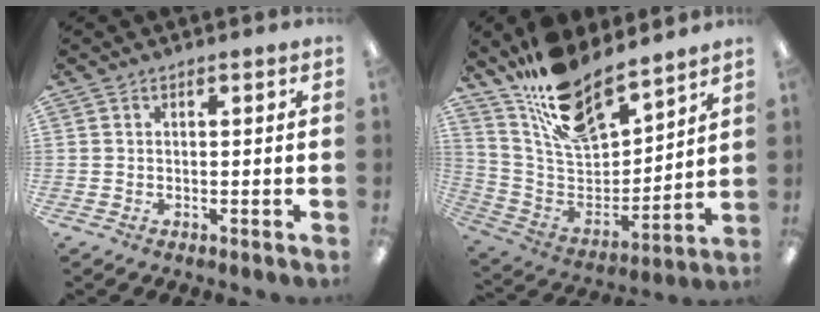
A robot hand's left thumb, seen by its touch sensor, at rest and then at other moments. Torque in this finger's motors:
{"motor_torque": [0.60, 0.12, 0.92, -1.85, 0.16]}